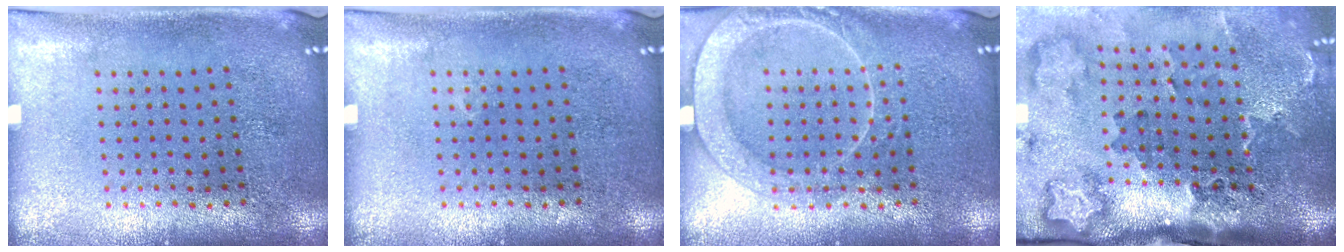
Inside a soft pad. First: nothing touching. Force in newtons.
{"total": 0.0}
{"total": 2.7, "press": 2.6, "slide": 0.3}
{"total": 3.8, "press": 2.4, "slide": 3.0}